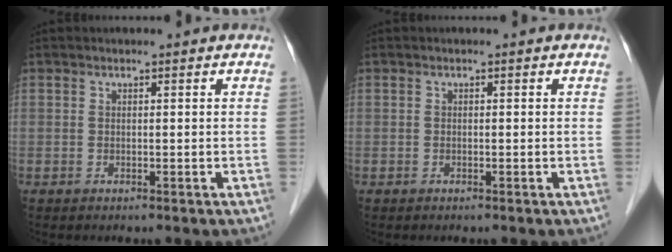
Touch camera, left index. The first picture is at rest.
{"total": 0.0}